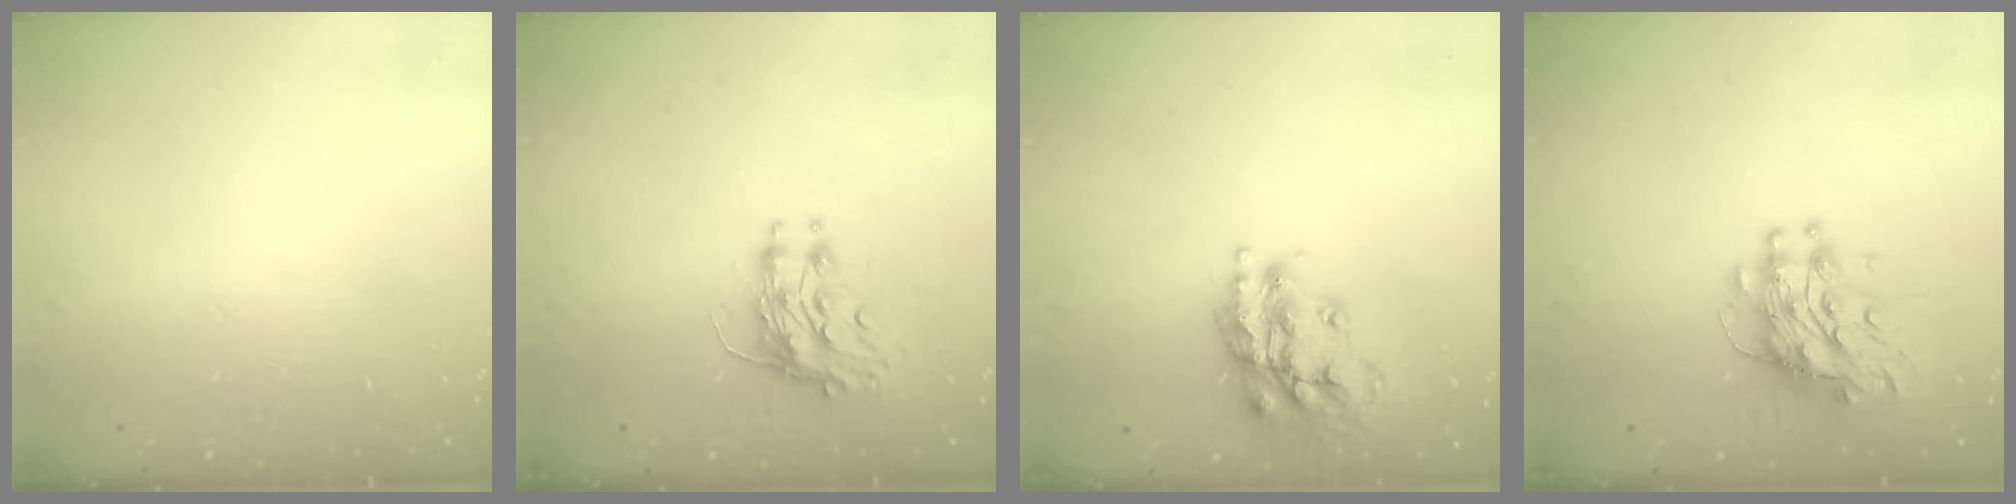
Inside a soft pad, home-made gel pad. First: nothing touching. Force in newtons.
{"total": 8.4, "press": 8.4, "slide": 0.3}
{"total": 17.3, "press": 17.2, "slide": 1.7}
{"total": 9.9, "press": 9.9, "slide": 0.9}